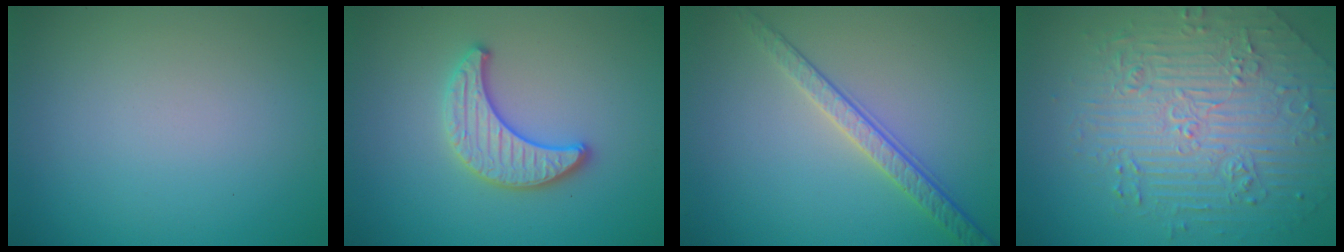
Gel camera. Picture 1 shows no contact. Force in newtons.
{"total": 3.3, "press": 3.2, "slide": 1.0}
{"total": 2.8, "press": 2.4, "slide": 1.5}
{"total": 5.3, "press": 5.0, "slide": 1.6}